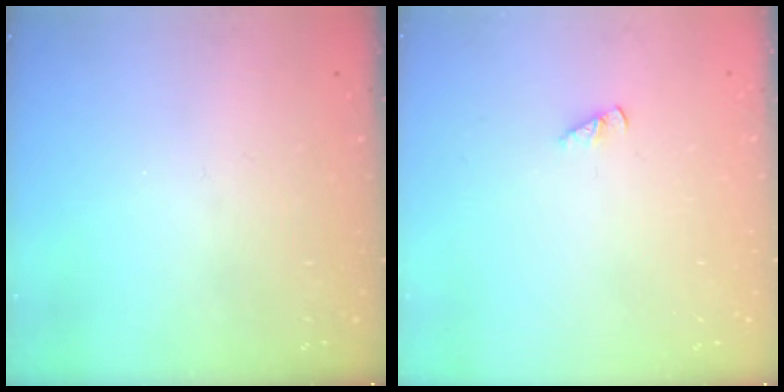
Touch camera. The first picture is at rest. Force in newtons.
{"total": 1.3, "press": 1.3, "slide": 0.2}